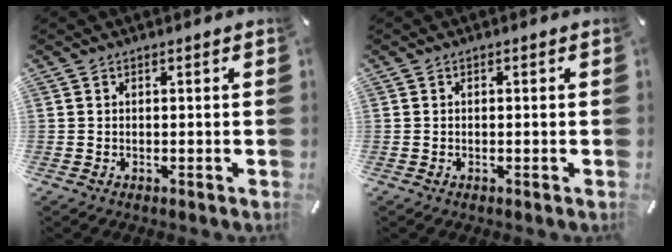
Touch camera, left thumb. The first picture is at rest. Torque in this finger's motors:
{"motor_torque": [-0.02, 0.00, -0.03, -0.01, 0.01]}